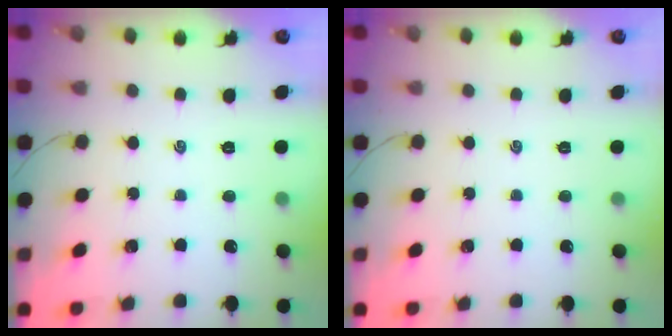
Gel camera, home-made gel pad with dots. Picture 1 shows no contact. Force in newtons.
{"total": 0.0}